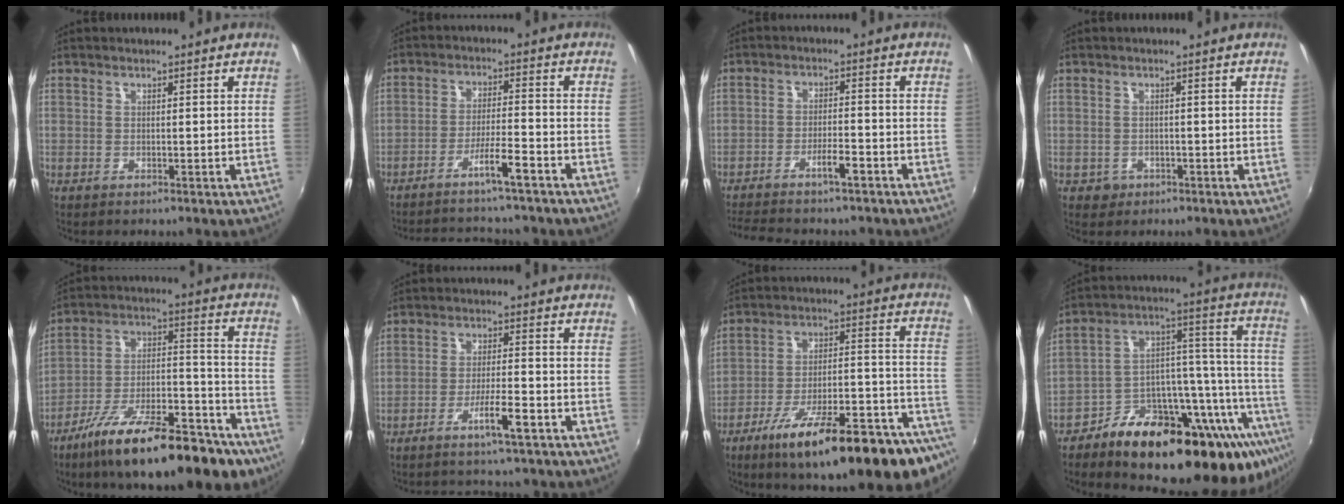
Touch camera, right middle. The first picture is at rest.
{"total": 9.7, "force": [-8.7, 0.4, 4.4], "torque": [-0.092, 0.004, -0.136]}
{"total": 7.3, "force": [-6.0, 1.1, 3.9], "torque": [-0.083, 0.003, -0.099]}
{"total": 2.1, "force": [-0.7, 1.9, 0.5], "torque": [-0.013, -0.003, -0.008]}
{"total": 25.8, "force": [-17.4, 8.4, 17.2], "torque": [-0.268, -0.021, -0.261]}
{"total": 5.8, "force": [-4.5, 0.7, 3.6], "torque": [-0.075, -0.002, -0.073]}
{"total": 27.7, "force": [-19.9, 5.5, 18.5], "torque": [-0.248, -0.043, -0.290]}
{"total": 31.3, "force": [-19.2, 11.1, 22.1], "torque": [-0.282, 0.013, -0.283]}